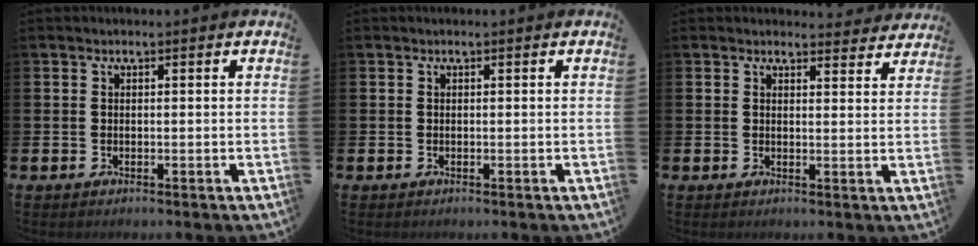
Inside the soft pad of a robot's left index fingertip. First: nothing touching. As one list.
[{"total": 0.0}, {"total": 2.6, "force": [2.6, 0.4, 0.0], "torque": [0.004, -0.018, 0.045]}]